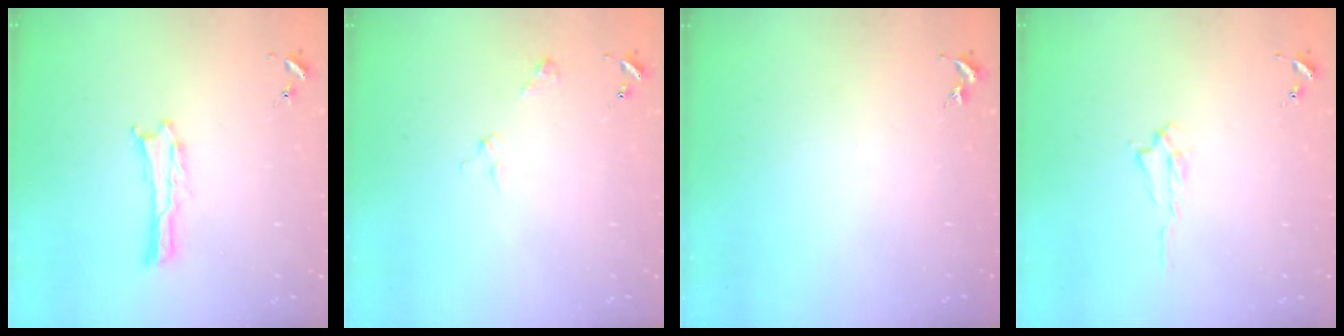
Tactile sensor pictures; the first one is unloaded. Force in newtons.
{"total": 3.0, "press": 3.0, "slide": 0.3}
{"total": 0.0}
{"total": 1.3, "press": 1.3, "slide": 0.3}